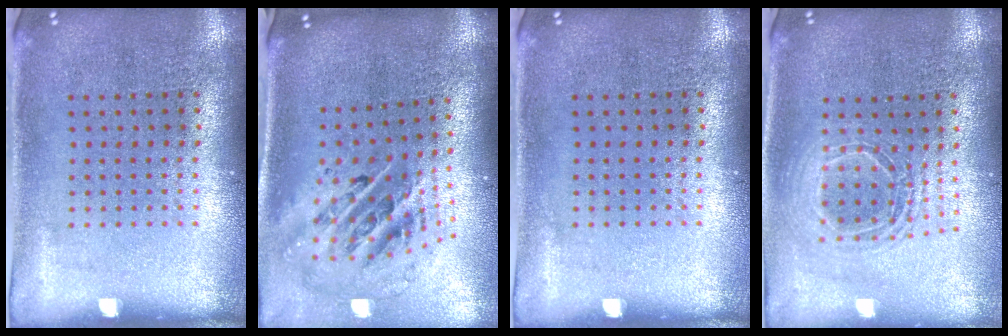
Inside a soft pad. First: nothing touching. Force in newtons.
{"total": 2.4, "press": 1.6, "slide": 1.7}
{"total": 0.0}
{"total": 1.6, "press": 1.3, "slide": 0.8}